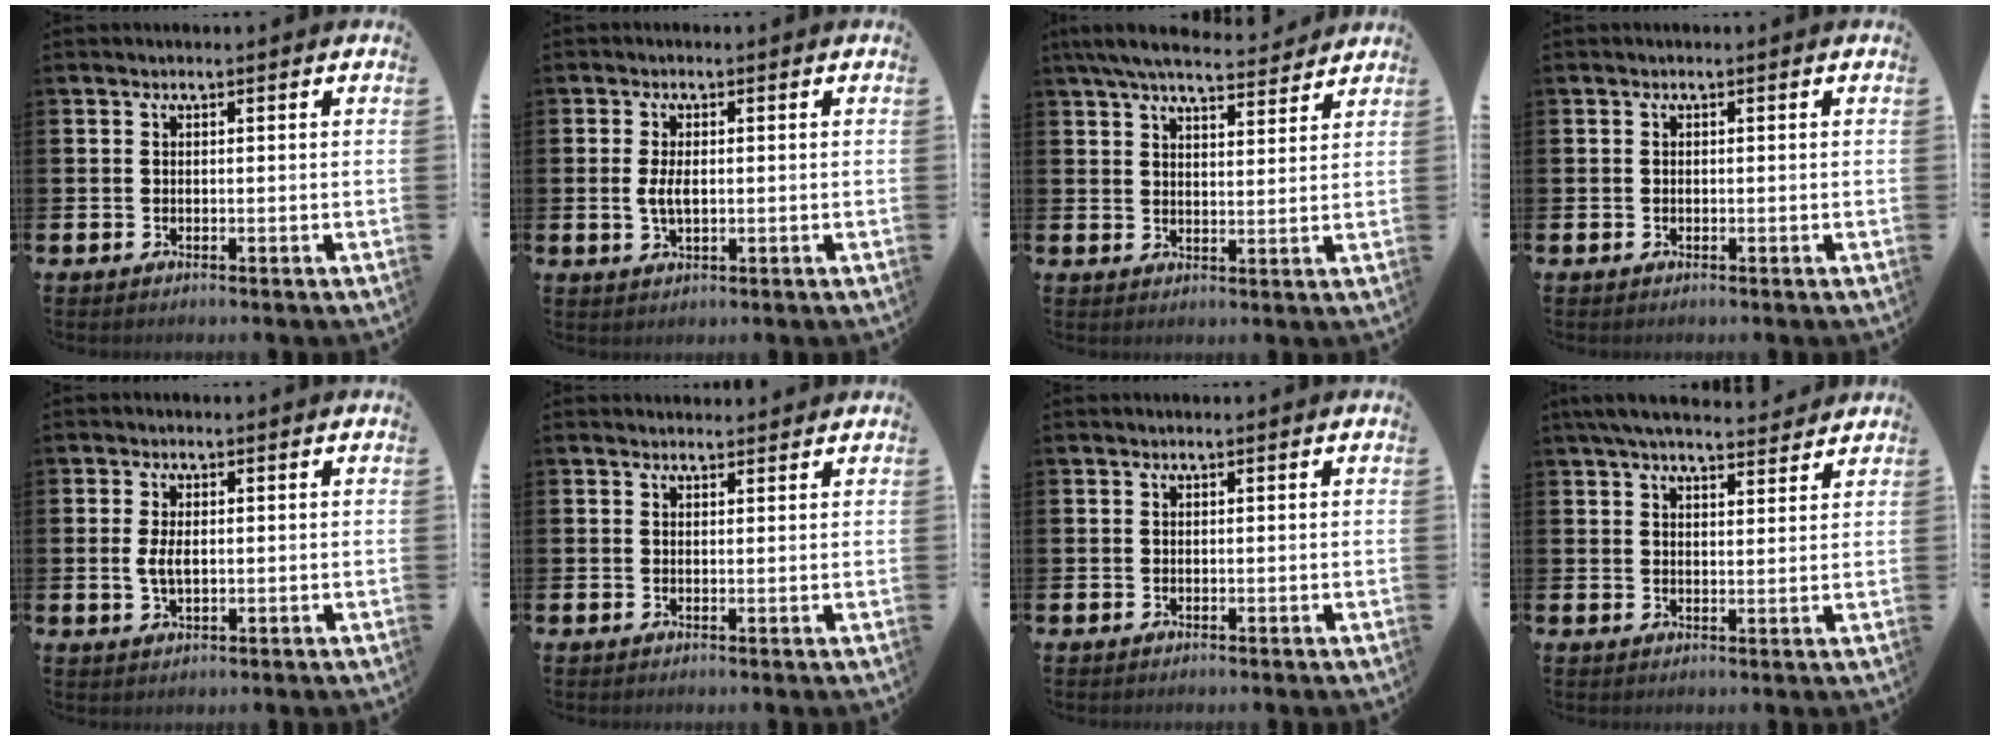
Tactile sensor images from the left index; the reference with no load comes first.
{"total": 3.0, "force": [0.0, 1.4, 2.6], "torque": [-0.046, 0.004, -0.003]}
{"total": 6.7, "force": [6.3, 1.1, 2.0], "torque": [-0.051, -0.032, 0.113]}
{"total": 0.0}
{"total": 3.0, "force": [0.1, 1.5, 2.5], "torque": [-0.038, 0.001, -0.003]}
{"total": 1.4, "force": [1.3, 0.4, 0.0], "torque": [0.010, -0.003, 0.022]}
{"total": 0.0}
{"total": 5.4, "force": [5.1, 0.9, 1.7], "torque": [-0.038, -0.018, 0.092]}